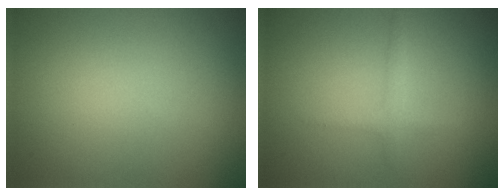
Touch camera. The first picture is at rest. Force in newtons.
{"total": 1.3, "press": 1.3, "slide": 0.0}